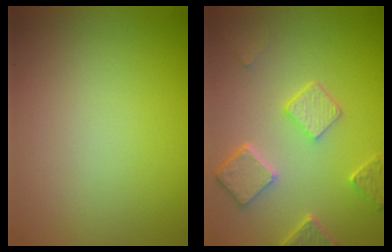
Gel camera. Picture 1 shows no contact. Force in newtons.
{"total": 4.7, "press": 3.7, "slide": 2.9}